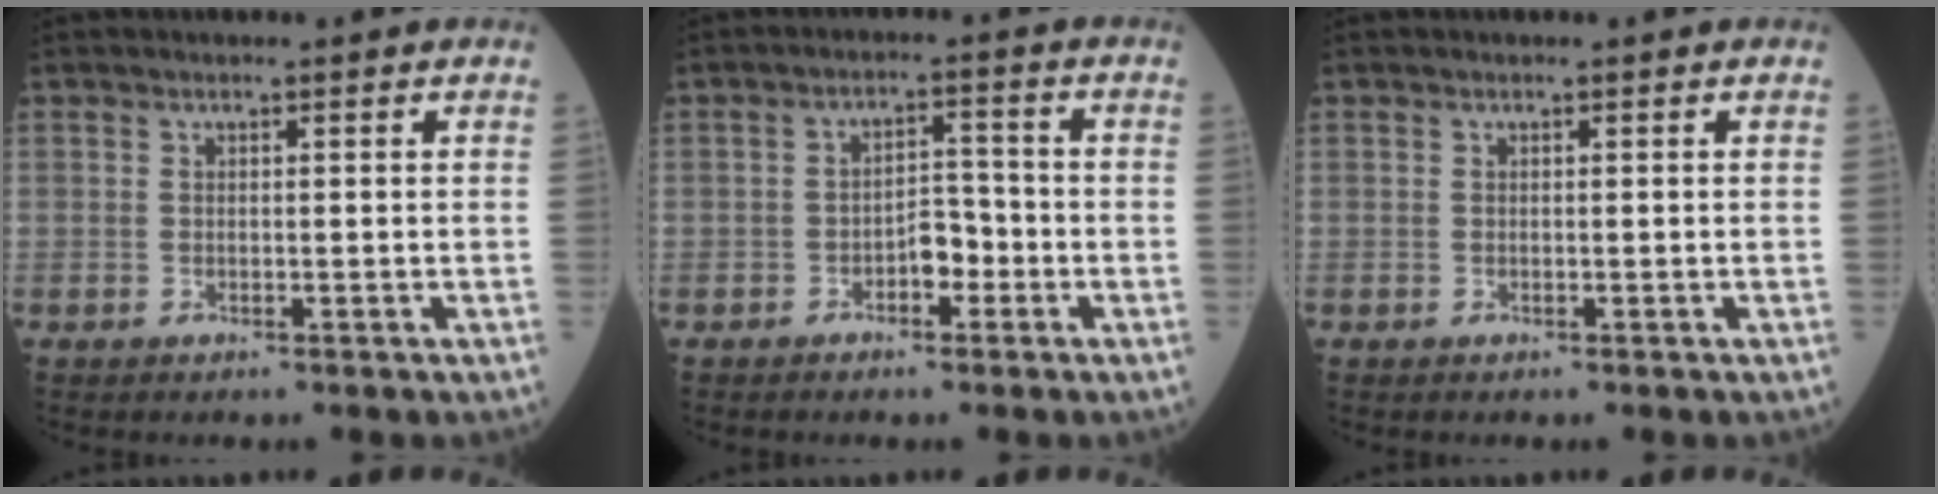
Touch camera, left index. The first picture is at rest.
{"total": 3.7, "force": [-1.7, 1.8, 2.8], "torque": [-0.040, 0.011, -0.033]}
{"total": 0.0}